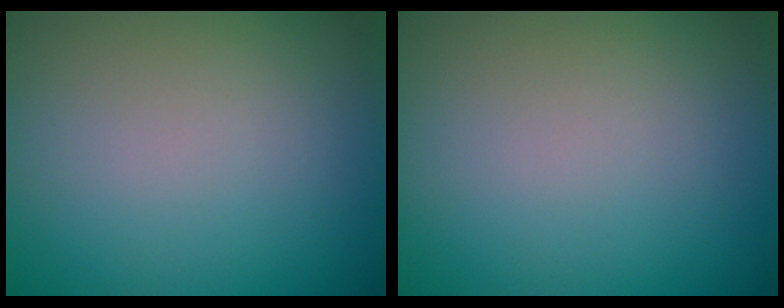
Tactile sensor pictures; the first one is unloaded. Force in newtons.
{"total": 0.0}